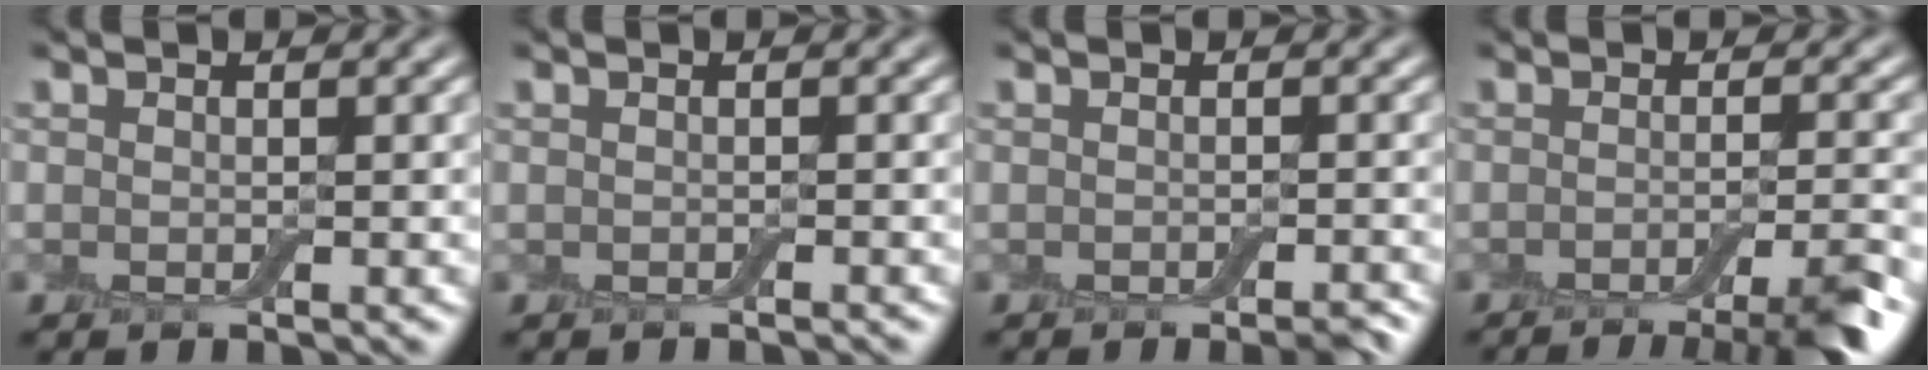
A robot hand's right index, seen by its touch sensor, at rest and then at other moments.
{"total": 0.5, "force": [-0.5, 0.0, 0.2], "torque": [-0.003, -0.004, -0.008]}
{"total": 1.6, "force": [-1.2, 0.3, 1.1], "torque": [-0.010, -0.004, -0.016]}
{"total": 6.6, "force": [-4.3, 1.4, 4.8], "torque": [-0.057, -0.008, -0.060]}